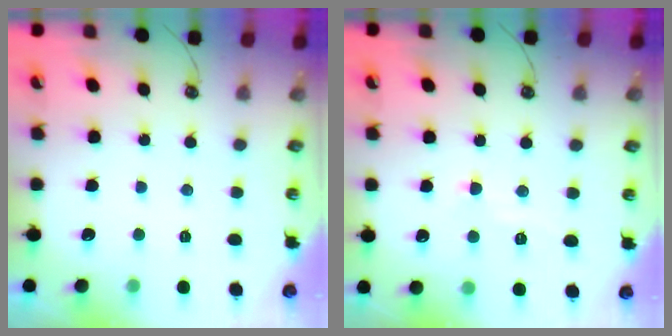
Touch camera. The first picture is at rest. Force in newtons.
{"total": 1.8, "press": 1.7, "slide": 0.6}